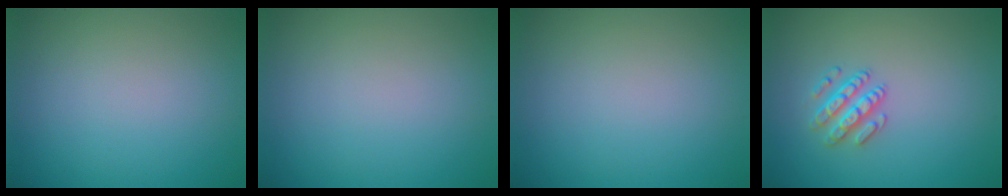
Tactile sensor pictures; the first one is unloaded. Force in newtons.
{"total": 0.0}
{"total": 0.0}
{"total": 2.5, "press": 2.5, "slide": 0.4}